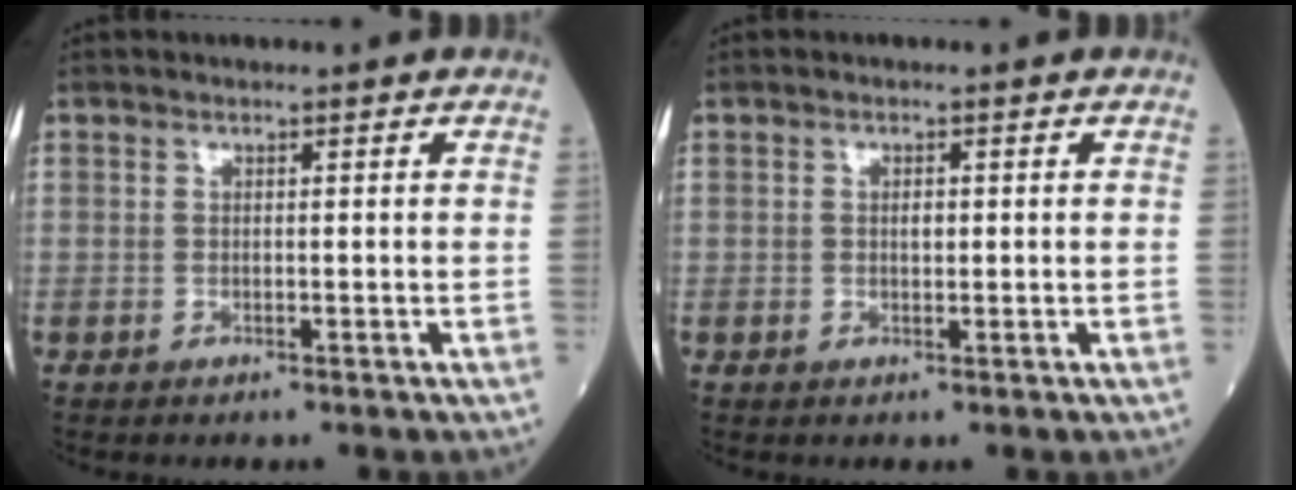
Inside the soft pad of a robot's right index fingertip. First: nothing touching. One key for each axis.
{"total": 1.2, "fx": 0.1, "fy": 0.7, "fz": 1.0, "tx": -0.016, "ty": 0.001, "tz": 0.001}